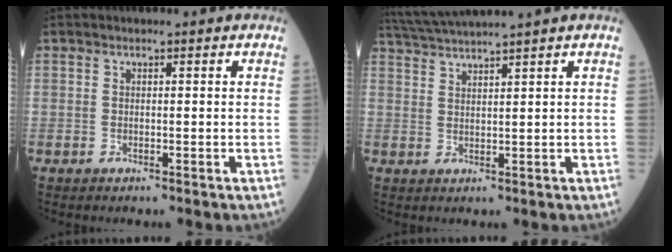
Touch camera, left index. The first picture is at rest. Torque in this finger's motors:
{"motor_torque": [-0.31, -0.80, 0.23, 0.07]}